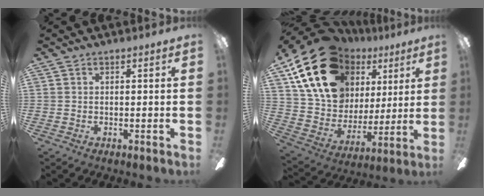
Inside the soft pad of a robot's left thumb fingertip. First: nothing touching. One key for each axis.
{"total": 23.8, "fx": 13.0, "fy": 16.1, "fz": 11.9, "tx": -0.219, "ty": -0.056, "tz": 0.254}